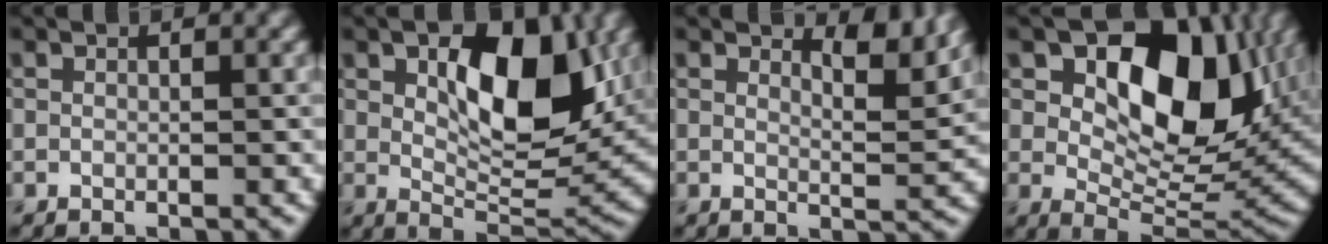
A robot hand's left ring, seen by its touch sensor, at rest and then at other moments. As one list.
[{"total": 10.1, "force": [2.4, 5.1, 8.4], "torque": [-0.127, -0.002, 0.040]}, {"total": 3.0, "force": [2.4, 0.6, 1.7], "torque": [-0.026, -0.008, 0.033]}, {"total": 12.7, "force": [3.8, 7.5, 9.5], "torque": [-0.134, -0.001, 0.065]}]